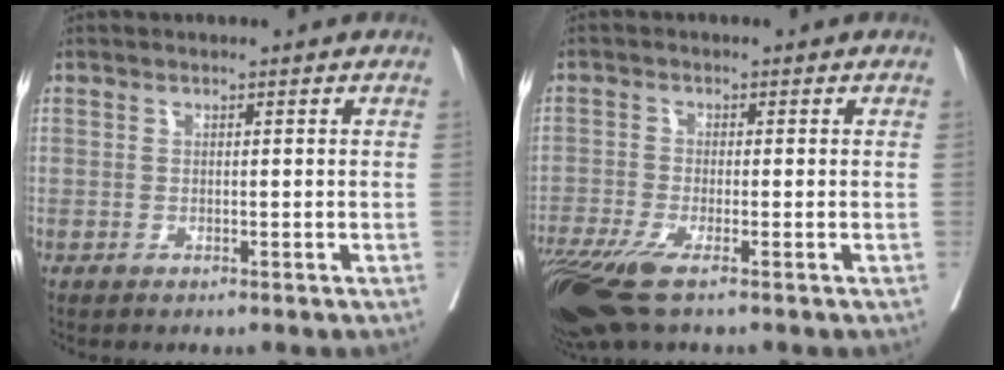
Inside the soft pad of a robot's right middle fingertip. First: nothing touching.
{"total": 8.1, "force": [-5.4, 1.3, 5.9], "torque": [-0.108, -0.020, -0.100]}